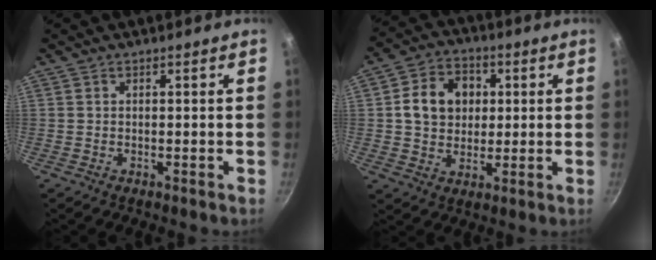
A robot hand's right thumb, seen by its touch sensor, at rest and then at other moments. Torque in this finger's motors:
{"motor_torque": [-0.05, 0.21, 0.41, -0.37, 0.14]}